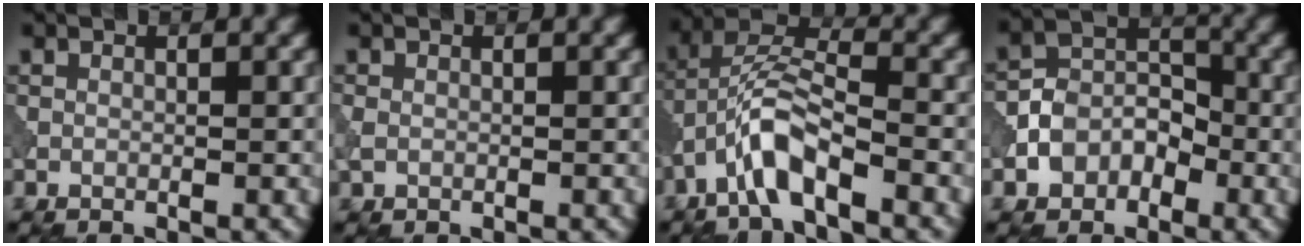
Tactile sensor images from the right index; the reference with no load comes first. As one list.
[{"total": 1.0, "force": [-0.1, 0.9, 0.5], "torque": [-0.014, -0.003, -0.004]}, {"total": 5.6, "force": [-3.1, 1.7, 4.4], "torque": [-0.089, 0.015, -0.064]}, {"total": 4.3, "force": [-1.9, 3.4, 1.9], "torque": [-0.021, 0.008, -0.044]}]